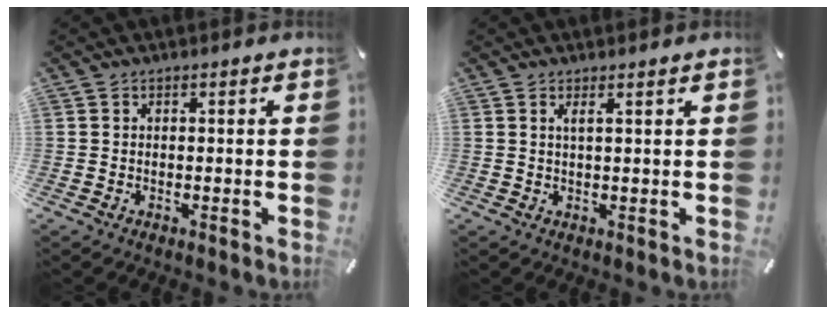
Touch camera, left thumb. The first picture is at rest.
{"total": 1.8, "force": [0.9, 0.0, 1.6], "torque": [-0.033, -0.001, 0.015]}